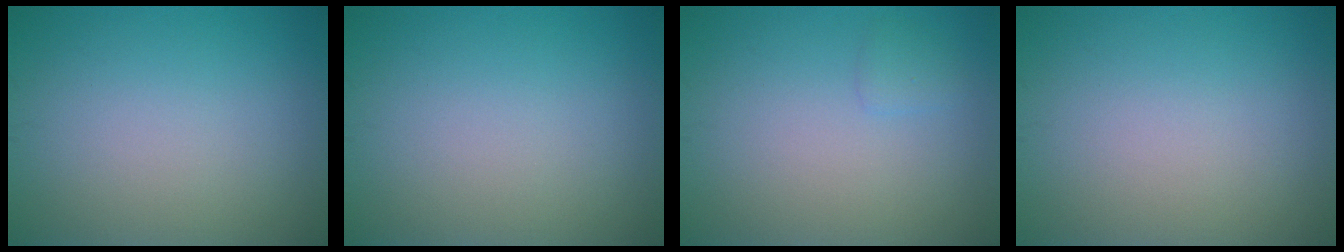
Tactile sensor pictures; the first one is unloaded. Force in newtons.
{"total": 0.0}
{"total": 0.8, "press": 0.8, "slide": 0.1}
{"total": 0.0}